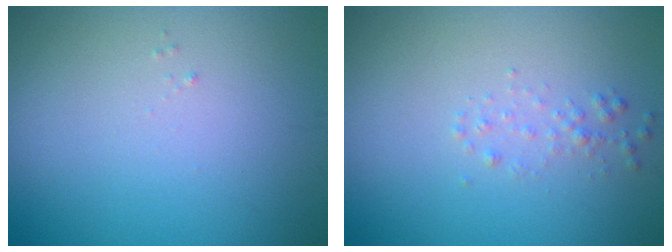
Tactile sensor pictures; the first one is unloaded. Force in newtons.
{"total": 1.0, "press": 1.0, "slide": 0.1}